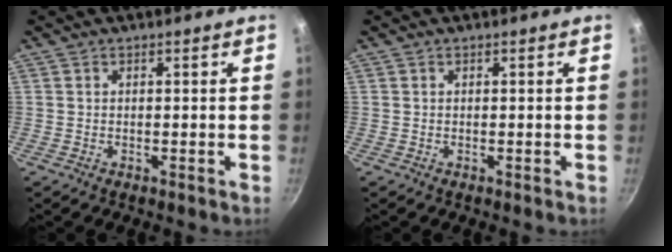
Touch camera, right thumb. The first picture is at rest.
{"total": 0.0}